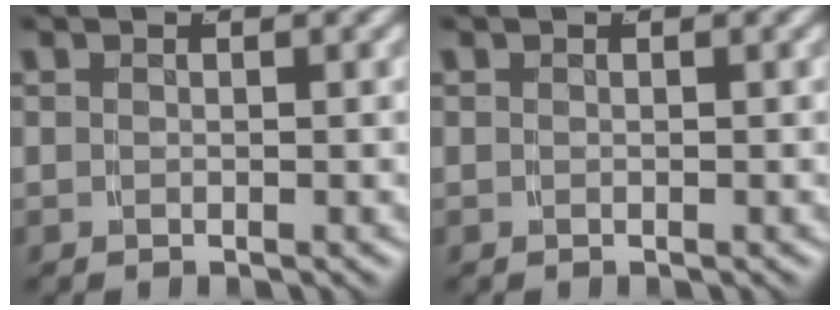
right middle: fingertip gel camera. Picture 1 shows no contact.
{"total": 0.0}